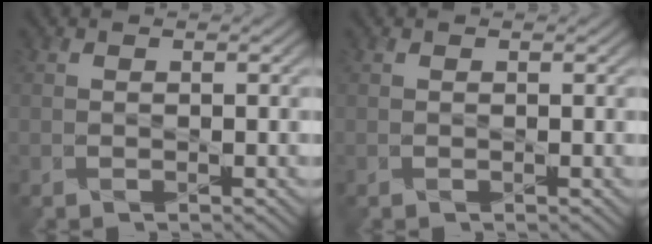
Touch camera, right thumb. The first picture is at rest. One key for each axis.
{"total": 0.0}